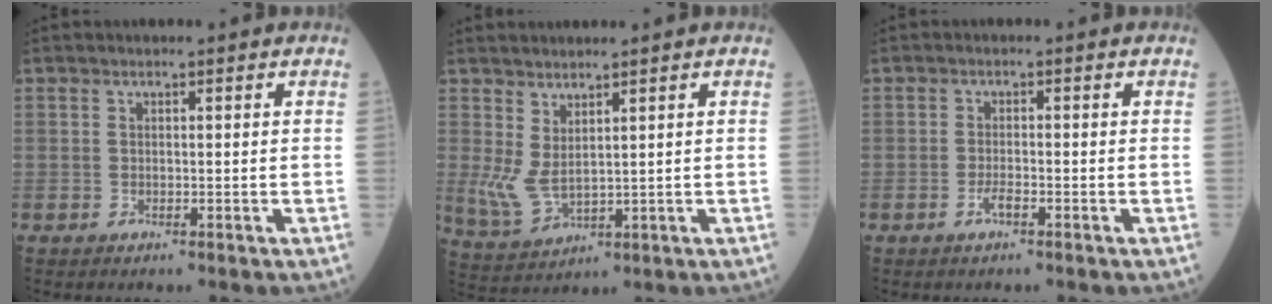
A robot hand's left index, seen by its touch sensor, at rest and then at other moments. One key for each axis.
{"total": 4.8, "fx": 1.5, "fy": 1.9, "fz": 4.2, "tx": -0.112, "ty": -0.003, "tz": 0.049}
{"total": 1.6, "fx": -1.1, "fy": 0.3, "fz": 1.2, "tx": -0.026, "ty": 0.000, "tz": -0.020}